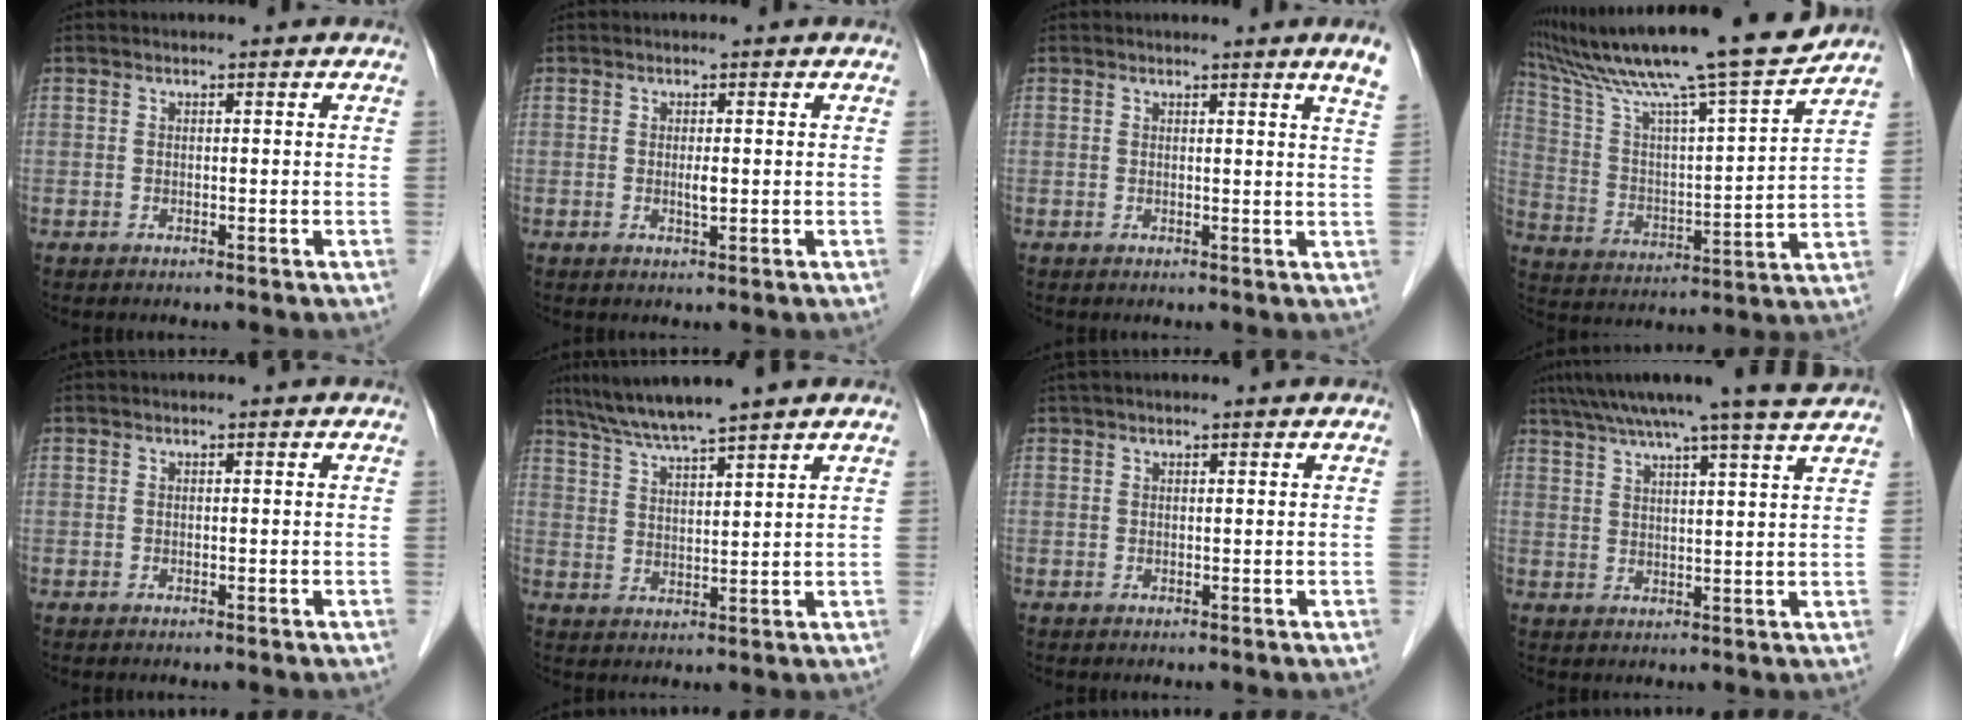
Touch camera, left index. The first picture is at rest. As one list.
[{"total": 1.3, "force": [-0.1, 0.3, 1.2], "torque": [-0.026, -0.002, 0.000]}, {"total": 3.5, "force": [2.9, -0.8, 1.7], "torque": [-0.023, -0.019, 0.020]}, {"total": 22.2, "force": [18.8, 0.0, 11.7], "torque": [-0.210, 0.002, 0.309]}, {"total": 0.0}, {"total": 8.1, "force": [6.9, -0.8, 4.2], "torque": [-0.078, 0.015, 0.126]}, {"total": 2.2, "force": [1.7, 0.2, 1.4], "torque": [-0.021, 0.031, 0.029]}, {"total": 13.8, "force": [11.8, -1.0, 7.0], "torque": [-0.119, 0.018, 0.160]}]